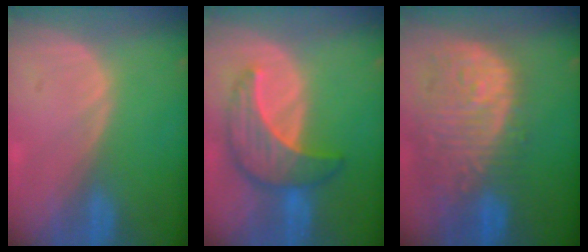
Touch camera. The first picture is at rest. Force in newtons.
{"total": 7.9, "press": 7.9, "slide": 0.4}
{"total": 13.4, "press": 11.3, "slide": 7.3}